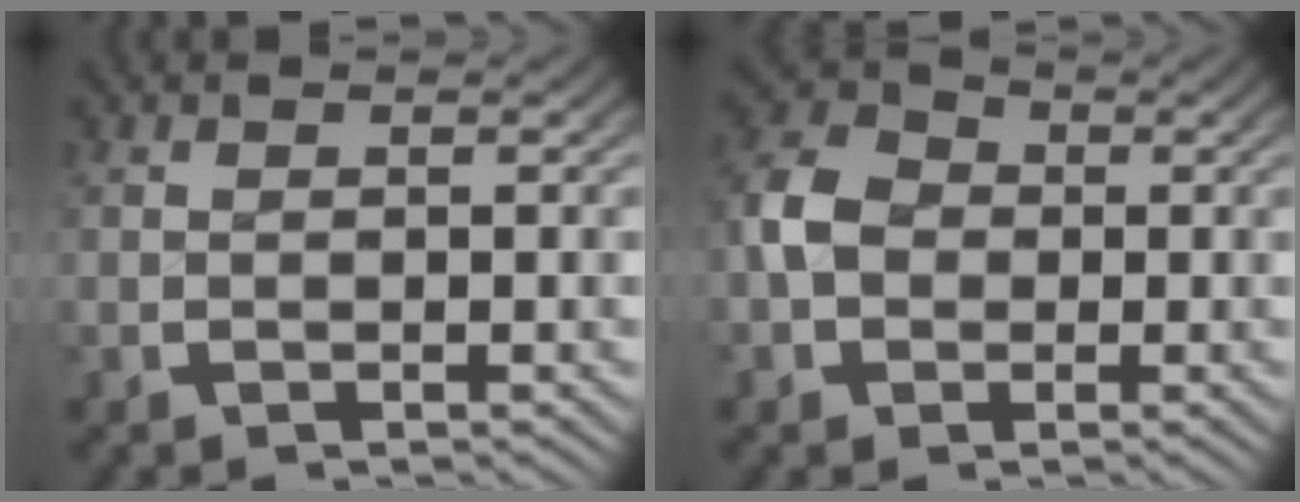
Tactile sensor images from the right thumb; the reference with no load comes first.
{"total": 5.6, "force": [-0.2, 4.7, 3.2], "torque": [-0.074, -0.004, -0.011]}